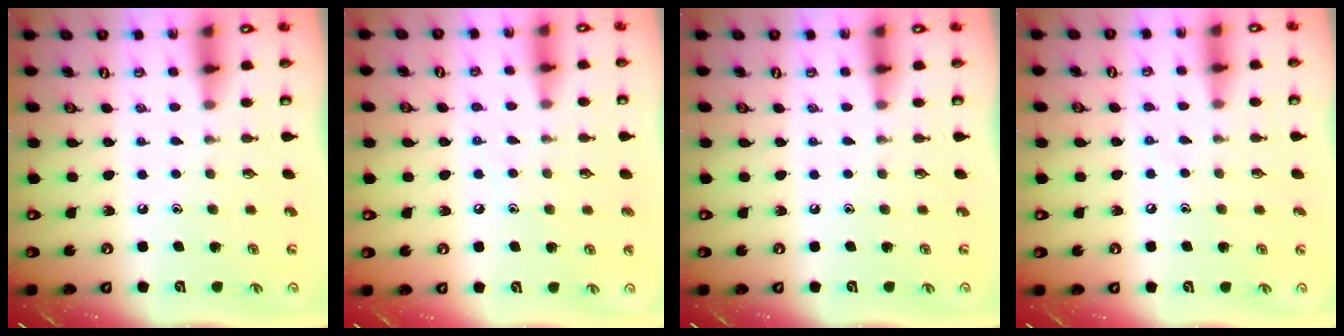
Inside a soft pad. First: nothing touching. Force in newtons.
{"total": 6.4, "press": 6.4, "slide": 0.5}
{"total": 0.0}
{"total": 4.9, "press": 4.8, "slide": 0.8}